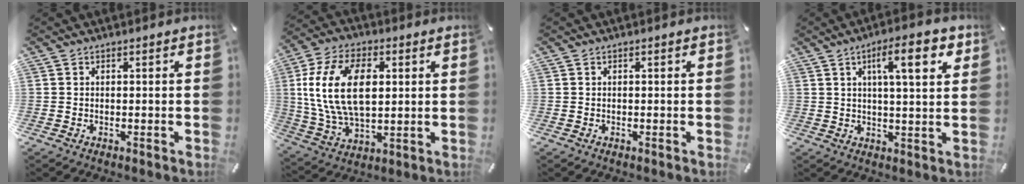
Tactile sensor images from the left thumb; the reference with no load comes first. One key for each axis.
{"total": 17.0, "fx": 2.8, "fy": 10.3, "fz": 13.2, "tx": -0.299, "ty": 0.009, "tz": 0.048}
{"total": 0.0}
{"total": 11.8, "fx": 5.0, "fy": 3.1, "fz": 10.2, "tx": -0.157, "ty": -0.010, "tz": 0.074}